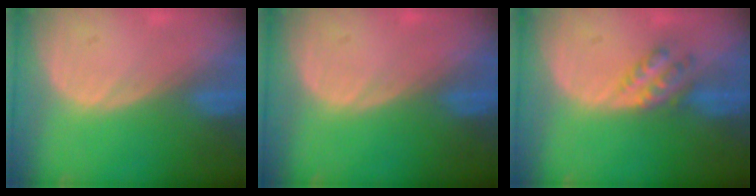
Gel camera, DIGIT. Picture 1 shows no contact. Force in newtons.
{"total": 0.0}
{"total": 4.5, "press": 3.9, "slide": 2.2}